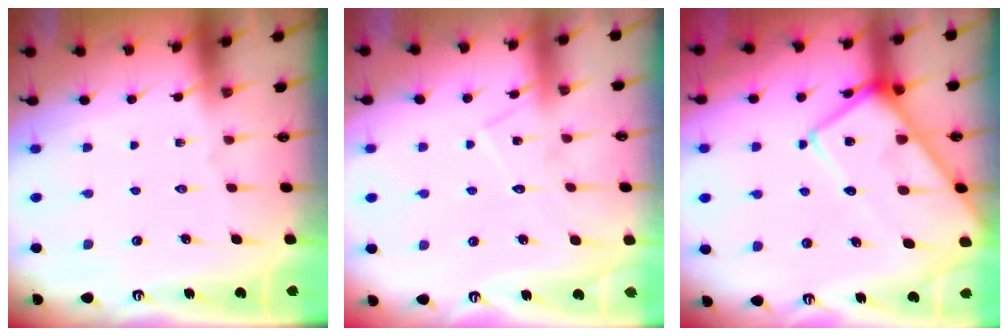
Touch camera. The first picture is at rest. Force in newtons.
{"total": 8.8, "press": 8.8, "slide": 0.1}
{"total": 14.6, "press": 14.5, "slide": 1.2}